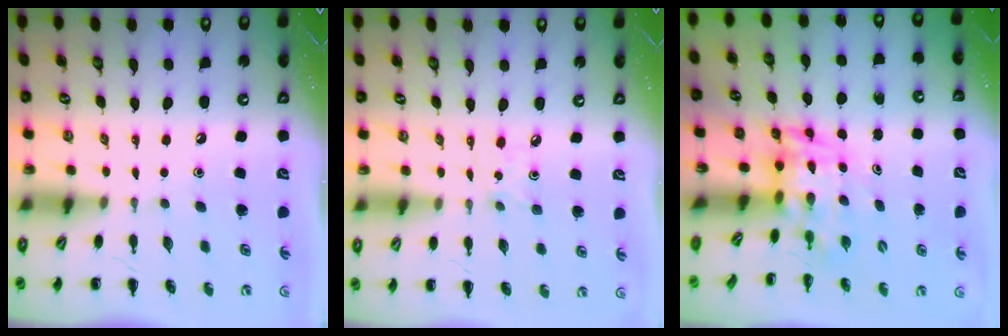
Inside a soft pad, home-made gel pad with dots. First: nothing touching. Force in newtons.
{"total": 2.1, "press": 2.0, "slide": 0.4}
{"total": 4.0, "press": 3.9, "slide": 0.8}